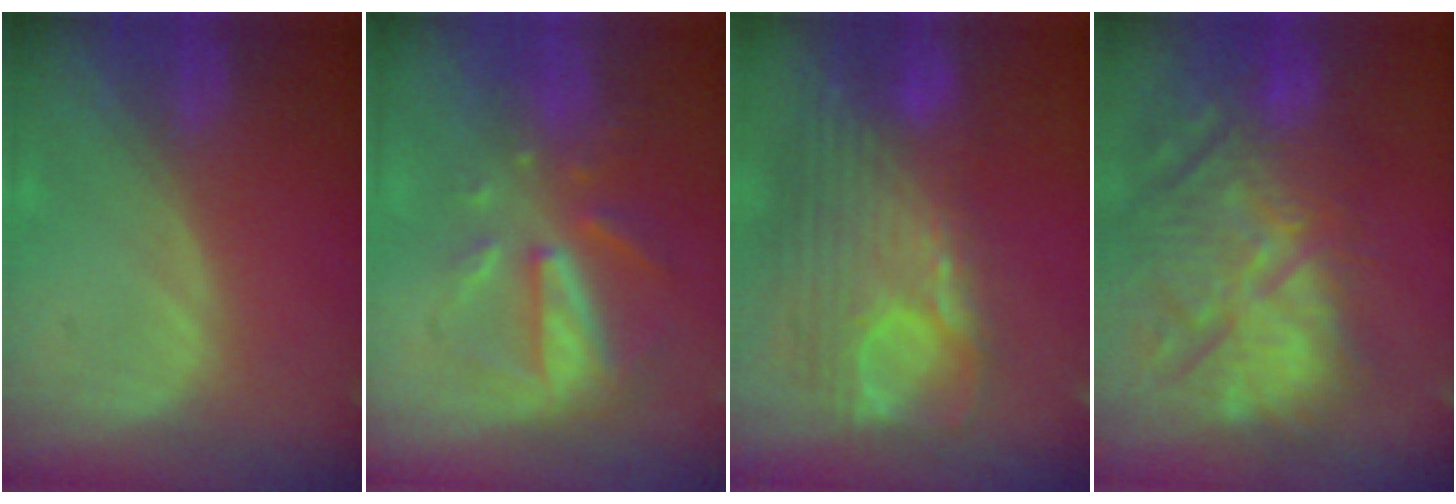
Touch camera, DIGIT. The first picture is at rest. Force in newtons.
{"total": 8.1, "press": 7.3, "slide": 3.4}
{"total": 12.5, "press": 10.6, "slide": 6.7}
{"total": 15.0, "press": 12.9, "slide": 7.5}